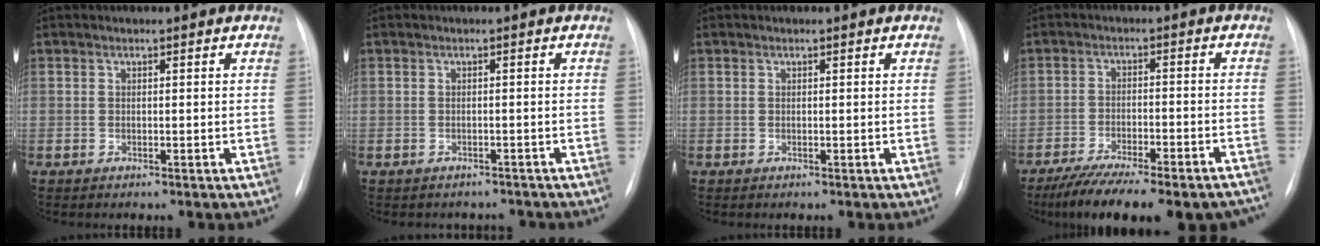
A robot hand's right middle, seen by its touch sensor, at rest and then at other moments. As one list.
[{"total": 3.7, "force": [-3.2, 1.8, -0.1], "torque": [0.000, 0.014, -0.040]}, {"total": 0.0}, {"total": 19.2, "force": [-16.0, 4.6, 9.5], "torque": [-0.120, -0.005, -0.223]}]